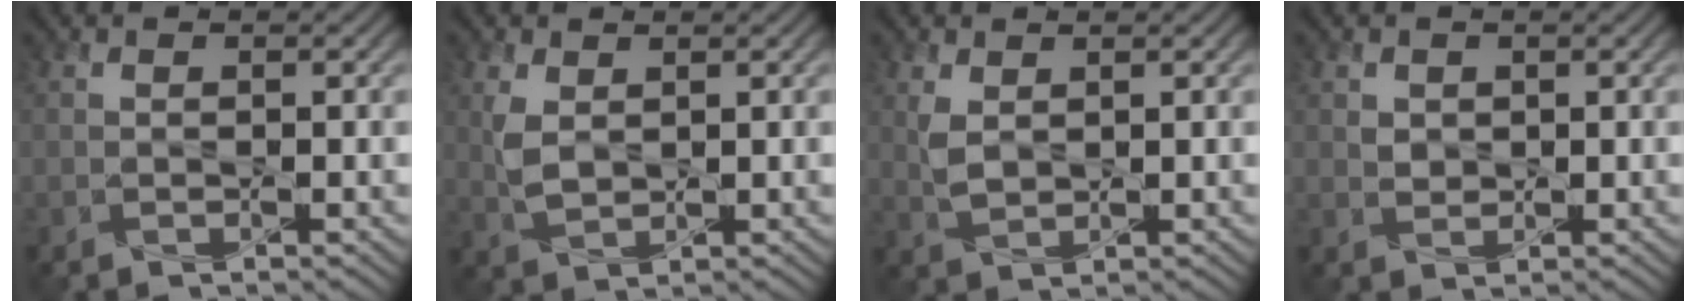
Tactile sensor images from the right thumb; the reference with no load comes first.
{"total": 3.2, "force": [1.0, 2.0, 2.2], "torque": [-0.061, -0.002, 0.024]}
{"total": 2.6, "force": [1.0, 1.6, 1.8], "torque": [-0.049, -0.003, 0.025]}
{"total": 1.5, "force": [0.7, 1.3, 0.5], "torque": [-0.017, -0.002, 0.015]}